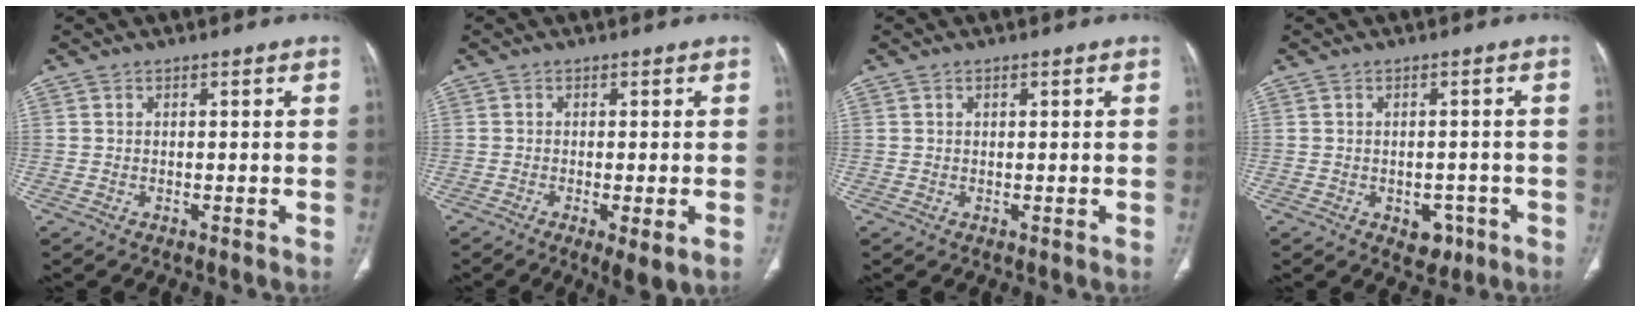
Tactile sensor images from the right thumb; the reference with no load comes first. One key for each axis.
{"total": 4.9, "fx": -1.6, "fy": 1.1, "fz": 4.5, "tx": -0.079, "ty": -0.017, "tz": -0.026}
{"total": 0.6, "fx": 0.3, "fy": 0.4, "fz": 0.4, "tx": -0.003, "ty": 0.001, "tz": 0.005}
{"total": 4.2, "fx": -1.9, "fy": 2.9, "fz": 2.3, "tx": -0.007, "ty": 0.008, "tz": -0.016}